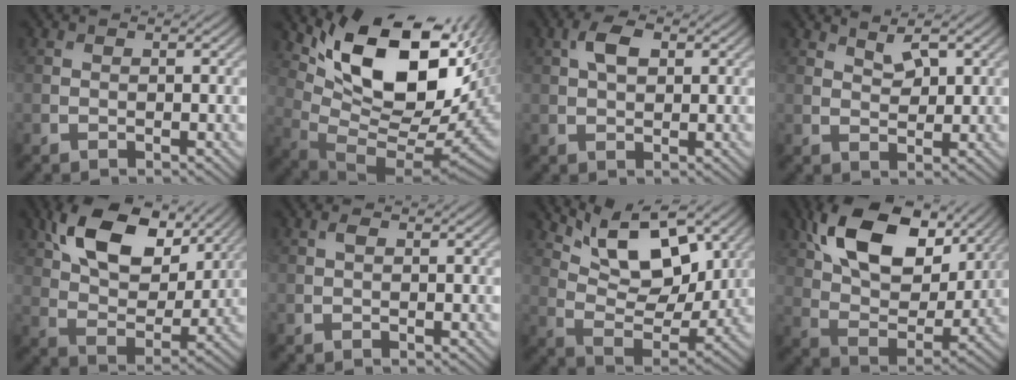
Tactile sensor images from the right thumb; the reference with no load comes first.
{"total": 16.1, "force": [7.5, 7.1, 12.4], "torque": [-0.220, -0.004, 0.147]}
{"total": 3.7, "force": [1.2, 2.0, 2.8], "torque": [-0.062, 0.009, 0.020]}
{"total": 2.7, "force": [1.9, 0.9, 1.7], "torque": [-0.032, -0.003, 0.041]}
{"total": 14.2, "force": [7.4, 7.6, 9.5], "torque": [-0.188, 0.006, 0.131]}
{"total": 0.7, "force": [0.2, 0.3, 0.6], "torque": [-0.015, 0.004, 0.002]}
{"total": 12.6, "force": [7.4, 5.5, 8.6], "torque": [-0.157, -0.007, 0.117]}
{"total": 16.2, "force": [8.2, 8.7, 10.9], "torque": [-0.222, -0.001, 0.145]}